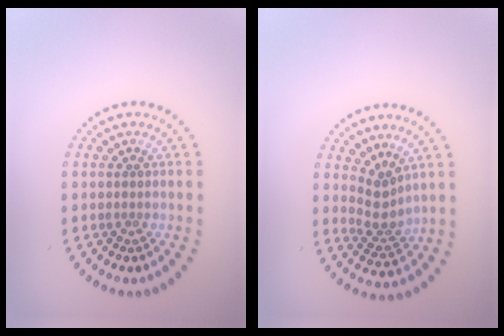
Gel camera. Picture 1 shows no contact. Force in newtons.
{"total": 2.5, "press": 2.0, "slide": 1.5}